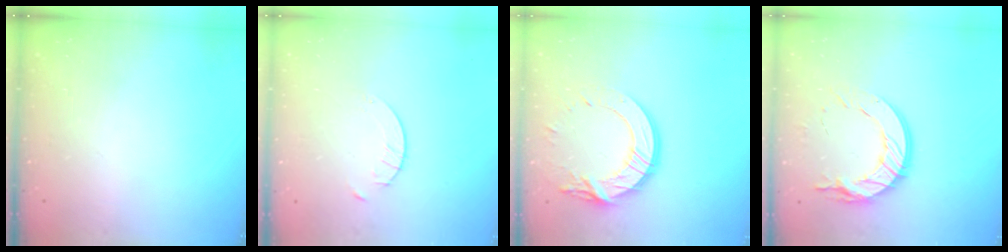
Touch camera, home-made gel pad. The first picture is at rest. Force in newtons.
{"total": 1.6, "press": 1.6, "slide": 0.2}
{"total": 15.2, "press": 15.1, "slide": 1.5}
{"total": 14.6, "press": 14.5, "slide": 0.9}